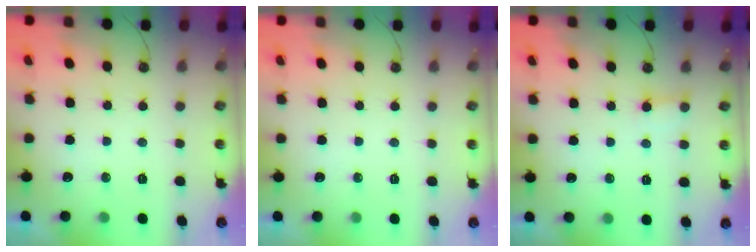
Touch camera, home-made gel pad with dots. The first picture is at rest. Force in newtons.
{"total": 0.0}
{"total": 4.6, "press": 4.6, "slide": 0.4}